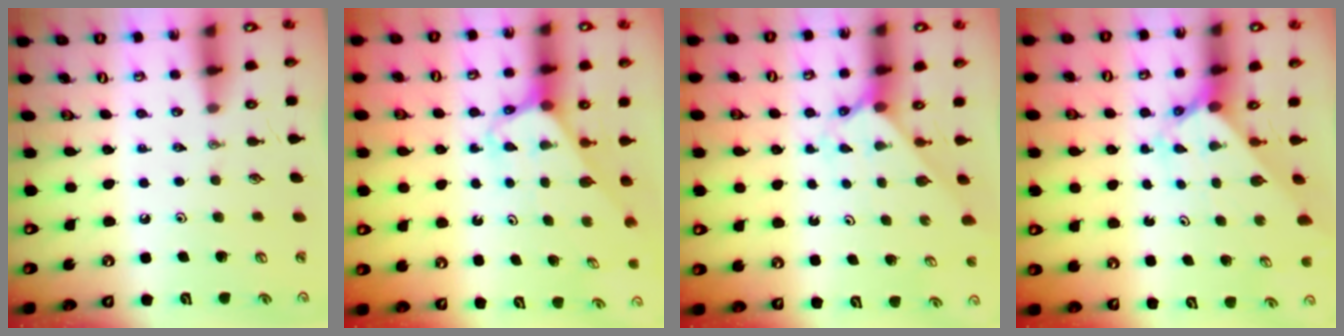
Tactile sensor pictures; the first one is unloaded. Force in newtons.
{"total": 3.3, "press": 3.3, "slide": 0.2}
{"total": 2.3, "press": 2.3, "slide": 0.2}
{"total": 2.3, "press": 2.3, "slide": 0.2}